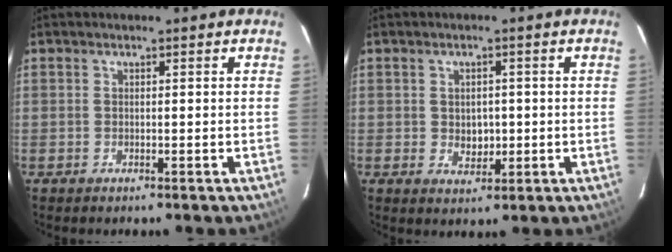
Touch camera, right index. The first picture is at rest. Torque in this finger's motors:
{"motor_torque": [-0.08, 0.12, -0.05, 0.00]}